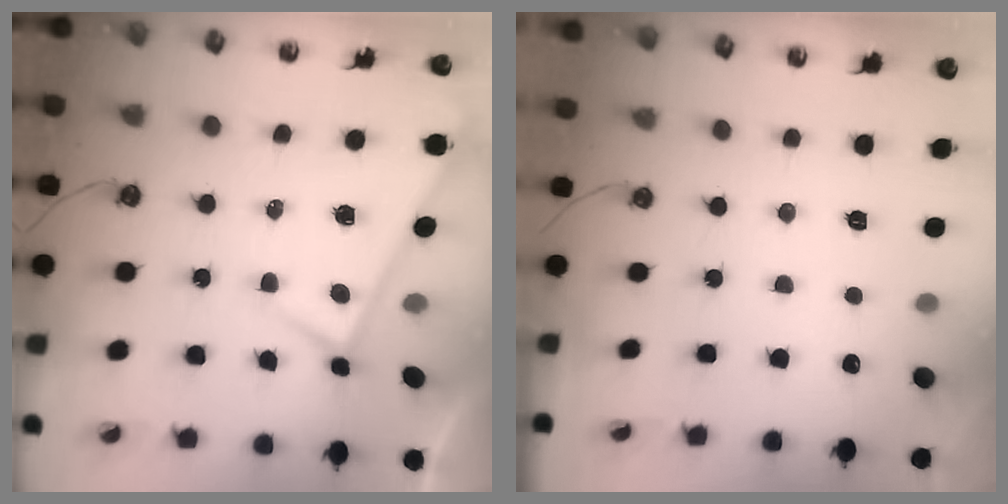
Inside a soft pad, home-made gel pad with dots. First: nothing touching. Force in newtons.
{"total": 0.0}